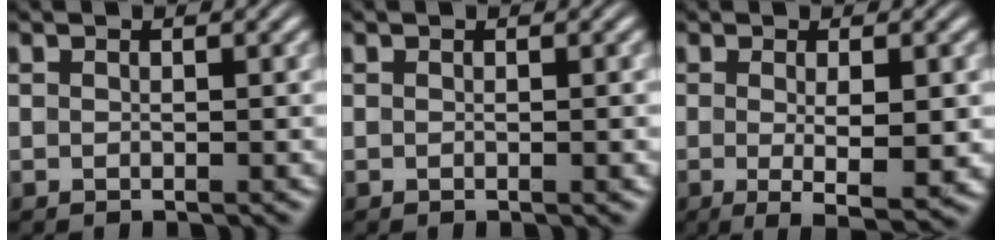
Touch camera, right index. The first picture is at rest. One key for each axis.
{"total": 0.0}
{"total": 5.2, "fx": -2.0, "fy": 1.3, "fz": 4.6, "tx": -0.079, "ty": -0.030, "tz": -0.019}